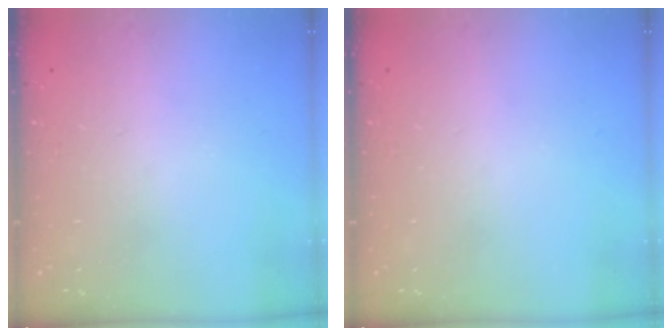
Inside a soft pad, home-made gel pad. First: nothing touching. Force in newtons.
{"total": 0.0}